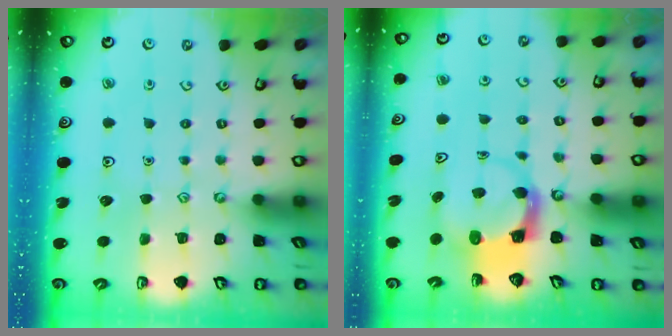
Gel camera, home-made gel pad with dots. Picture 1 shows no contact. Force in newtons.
{"total": 3.7, "press": 3.6, "slide": 0.5}